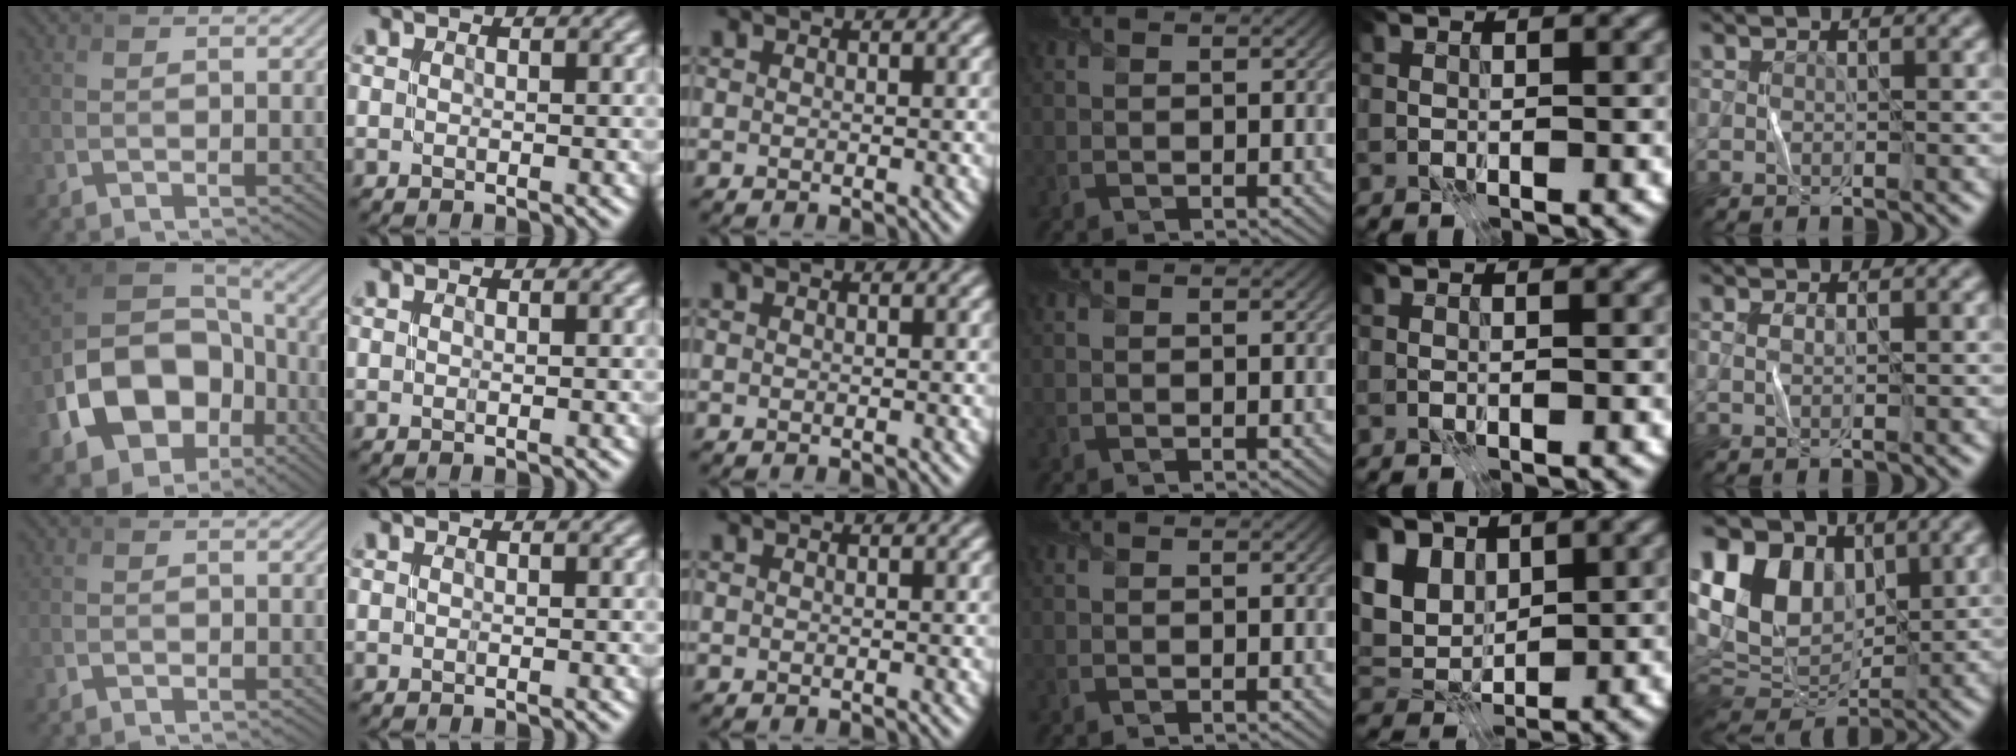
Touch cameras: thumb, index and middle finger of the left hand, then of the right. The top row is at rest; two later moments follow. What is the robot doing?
{"motion": "fold", "object": "shorts"}